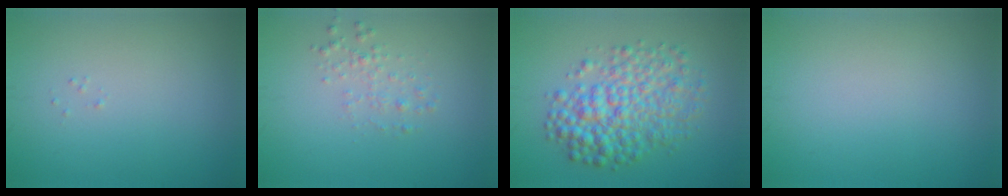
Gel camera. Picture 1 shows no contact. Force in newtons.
{"total": 1.4, "press": 1.4, "slide": 0.0}
{"total": 6.5, "press": 6.5, "slide": 0.0}
{"total": 0.0}